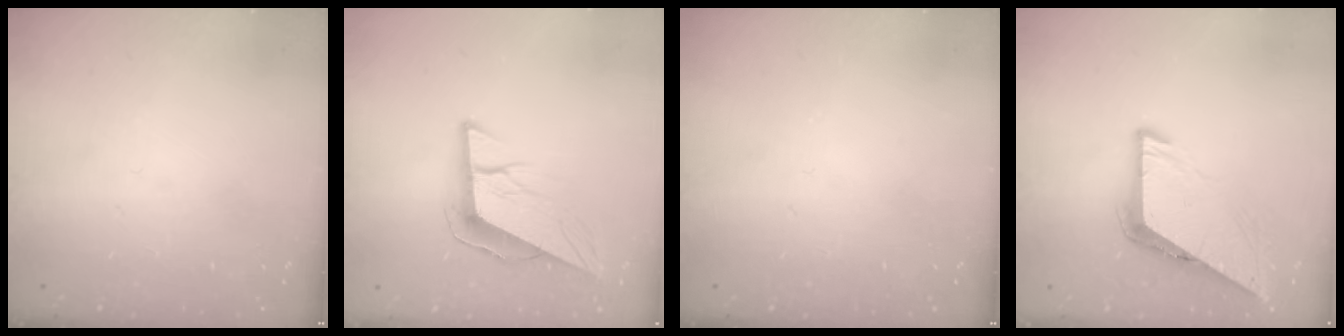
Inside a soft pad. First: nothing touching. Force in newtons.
{"total": 10.7, "press": 10.2, "slide": 3.3}
{"total": 0.0}
{"total": 6.8, "press": 6.8, "slide": 0.4}